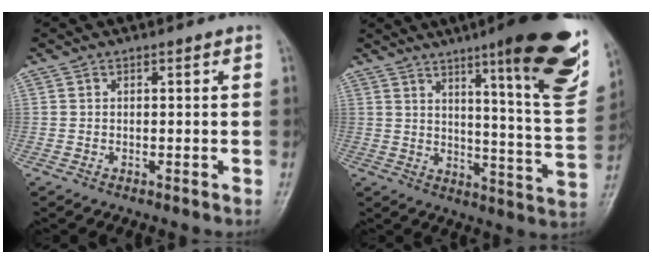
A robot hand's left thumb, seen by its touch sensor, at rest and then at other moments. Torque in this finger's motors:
{"motor_torque": [1.09, -0.12, 1.48, -1.27, 0.34]}